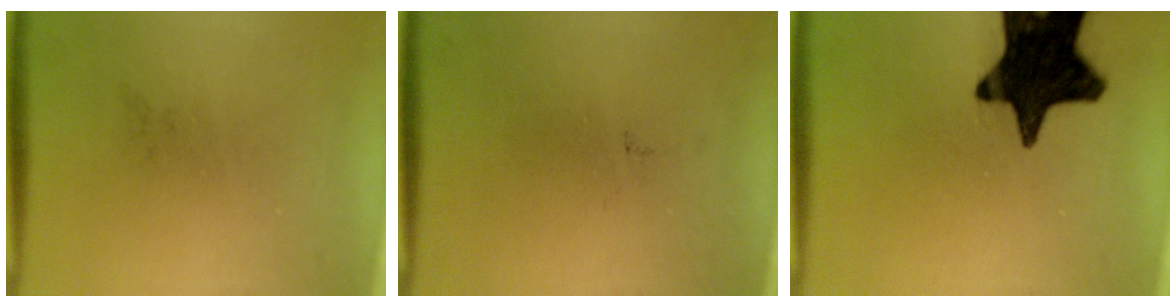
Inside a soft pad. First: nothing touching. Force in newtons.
{"total": 0.0}
{"total": 19.2}